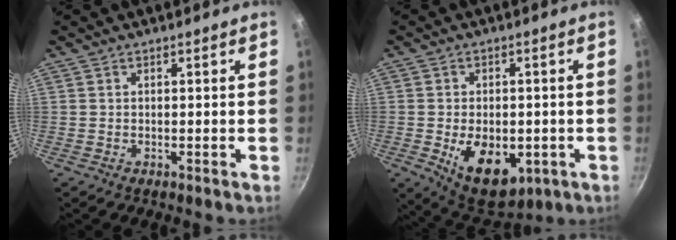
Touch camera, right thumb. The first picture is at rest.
{"total": 12.7, "force": [-3.1, 7.9, 9.4], "torque": [-0.110, -0.007, -0.030]}